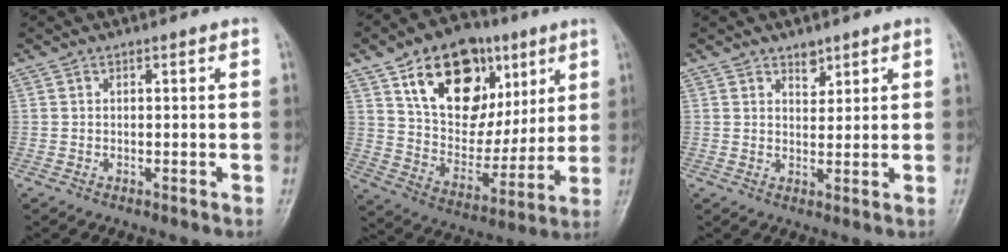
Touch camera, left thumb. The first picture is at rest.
{"total": 21.4, "force": [10.0, 14.0, 12.8], "torque": [-0.158, -0.028, 0.170]}
{"total": 2.8, "force": [2.0, 1.6, 1.1], "torque": [-0.002, -0.014, 0.033]}